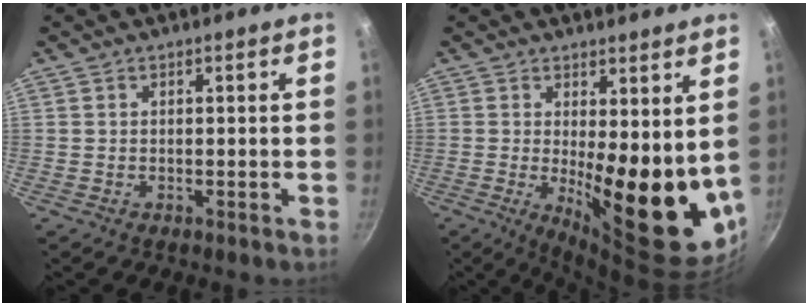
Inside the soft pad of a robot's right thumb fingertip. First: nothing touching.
{"total": 15.9, "force": [1.2, 5.3, 14.9], "torque": [-0.169, -0.042, 0.030]}